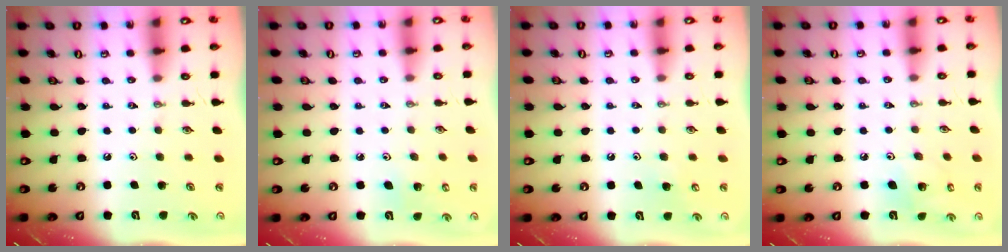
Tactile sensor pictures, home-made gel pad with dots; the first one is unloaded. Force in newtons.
{"total": 5.4, "press": 5.1, "slide": 1.9}
{"total": 4.4, "press": 4.4, "slide": 0.5}
{"total": 6.0, "press": 5.5, "slide": 2.3}